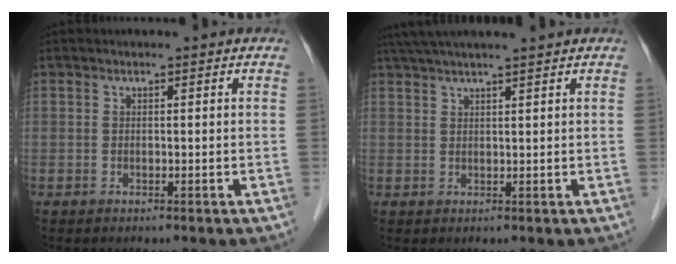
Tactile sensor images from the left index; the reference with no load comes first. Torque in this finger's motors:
{"motor_torque": [0.32, -0.73, 0.18, 0.05]}